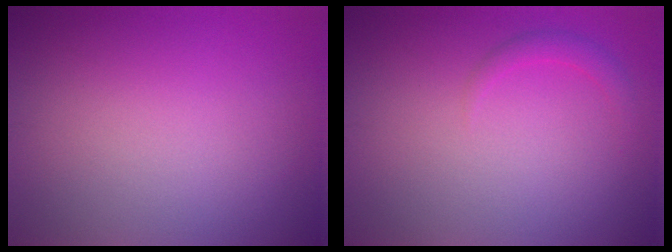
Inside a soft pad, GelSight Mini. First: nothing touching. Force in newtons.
{"total": 1.3, "press": 1.3, "slide": 0.0}